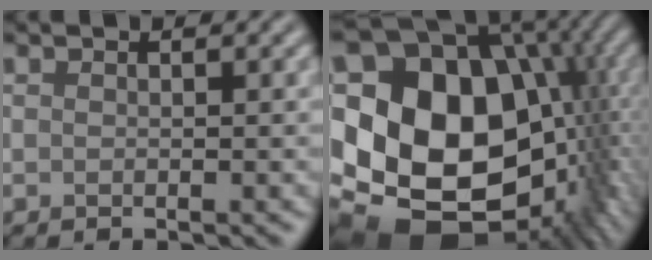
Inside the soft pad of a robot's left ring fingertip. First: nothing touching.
{"total": 20.4, "force": [-1.2, 15.3, 13.4], "torque": [-0.216, -0.014, 0.016]}